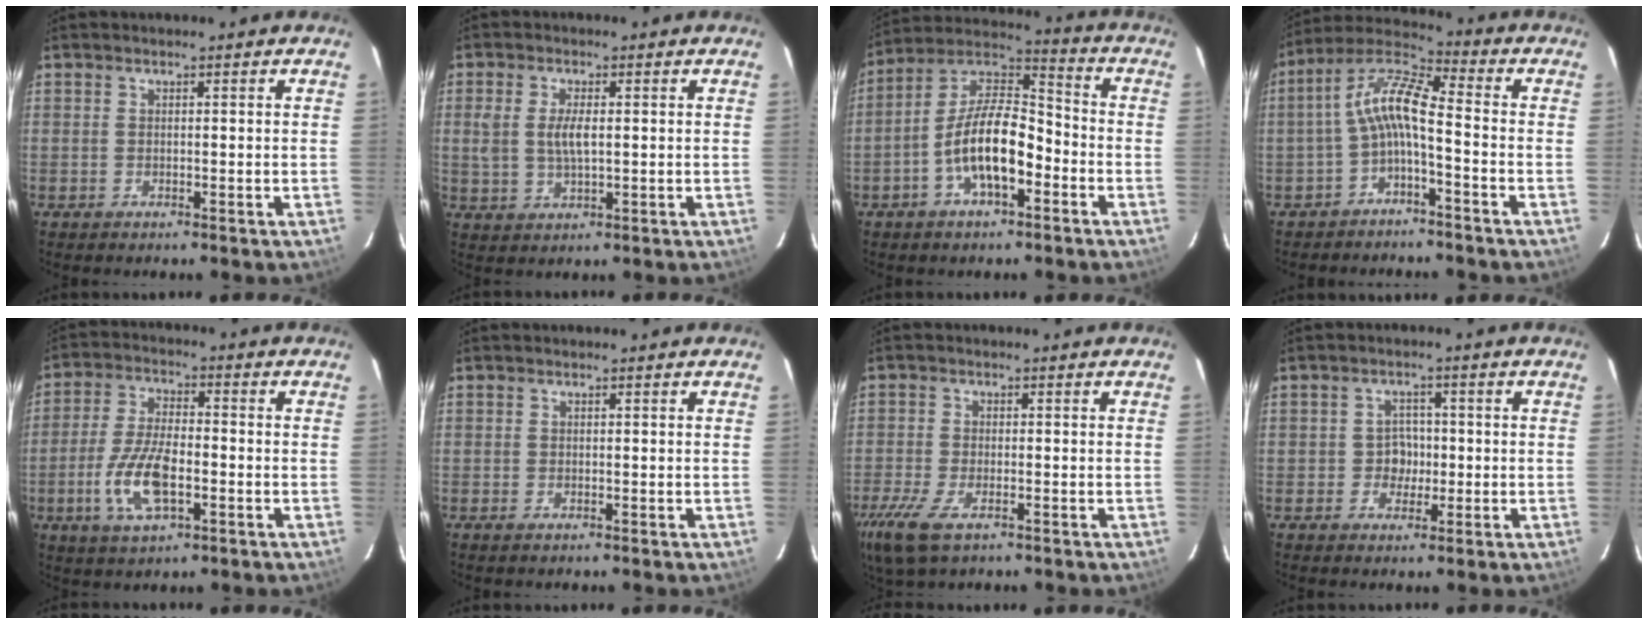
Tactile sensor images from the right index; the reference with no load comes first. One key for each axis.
{"total": 5.0, "fx": 0.6, "fy": 2.3, "fz": 4.3, "tx": -0.086, "ty": 0.004, "tz": 0.014}
{"total": 13.0, "fx": -4.9, "fy": 5.4, "fz": 10.8, "tx": -0.213, "ty": 0.017, "tz": -0.090}
{"total": 8.5, "fx": -2.3, "fy": 2.0, "fz": 7.9, "tx": -0.178, "ty": 0.023, "tz": -0.049}
{"total": 10.7, "fx": -3.6, "fy": 4.3, "fz": 9.1, "tx": -0.193, "ty": -0.002, "tz": -0.066}
{"total": 0.5, "fx": -0.3, "fy": 0.3, "fz": 0.3, "tx": -0.007, "ty": -0.002, "tz": -0.007}
{"total": 9.9, "fx": -5.9, "fy": 4.0, "fz": 6.8, "tx": -0.168, "ty": -0.036, "tz": -0.112}
{"total": 3.3, "fx": -0.8, "fy": 3.1, "fz": 0.7, "tx": -0.010, "ty": 0.012, "tz": -0.014}